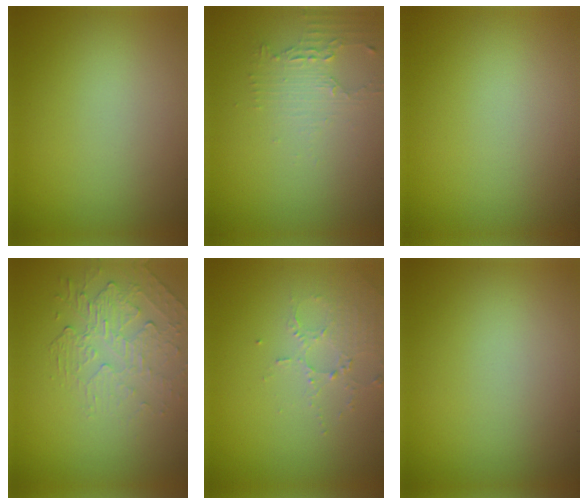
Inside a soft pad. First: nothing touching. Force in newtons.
{"total": 2.2, "press": 1.7, "slide": 1.4}
{"total": 0.0}
{"total": 2.2, "press": 1.4, "slide": 1.7}
{"total": 2.1, "press": 2.1, "slide": 0.4}
{"total": 0.0}